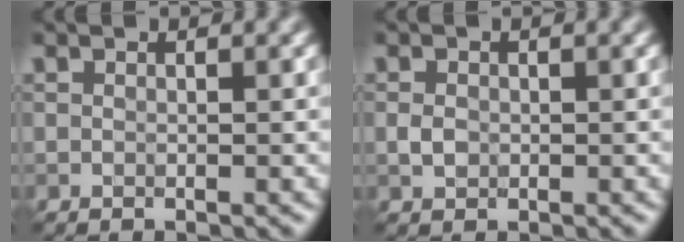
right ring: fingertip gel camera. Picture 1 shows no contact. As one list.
[{"total": 1.2, "force": [-0.1, 1.0, 0.7], "torque": [-0.014, -0.002, -0.005]}]